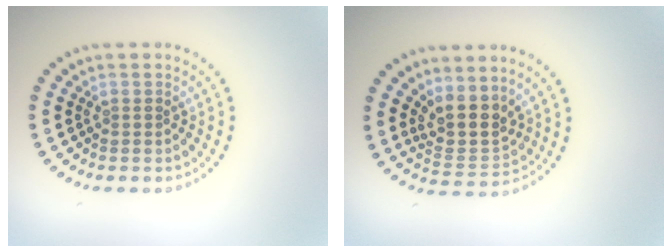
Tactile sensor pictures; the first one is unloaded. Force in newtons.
{"total": 3.7, "press": 2.9, "slide": 2.3}